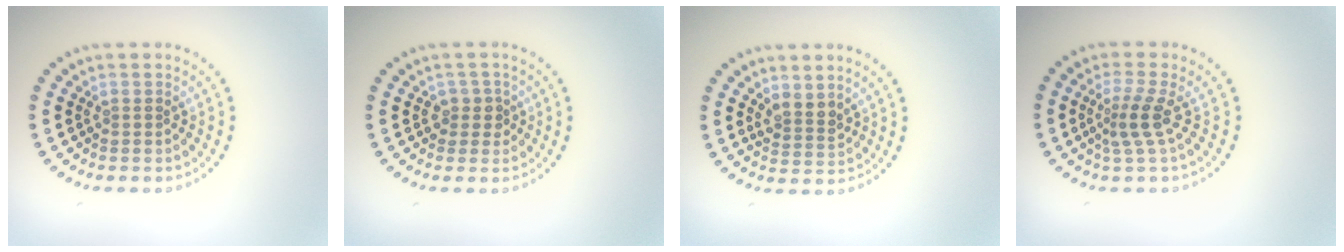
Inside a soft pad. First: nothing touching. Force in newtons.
{"total": 1.8, "press": 1.5, "slide": 1.0}
{"total": 2.0, "press": 1.6, "slide": 1.2}
{"total": 2.5, "press": 1.7, "slide": 1.8}